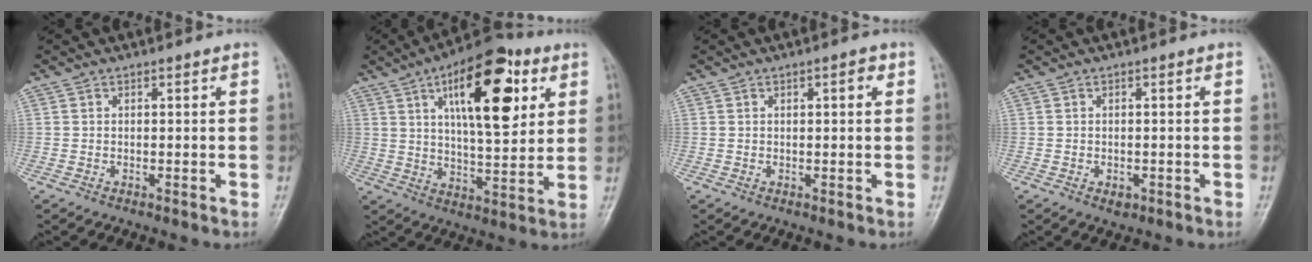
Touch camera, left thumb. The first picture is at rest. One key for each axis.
{"total": 19.3, "fx": 7.6, "fy": 8.0, "fz": 15.8, "tx": -0.207, "ty": -0.020, "tz": 0.113}
{"total": 1.7, "fx": 0.6, "fy": 0.6, "fz": 1.4, "tx": -0.016, "ty": 0.002, "tz": 0.007}
{"total": 1.5, "fx": -0.7, "fy": 1.1, "fz": 0.7, "tx": -0.002, "ty": 0.000, "tz": -0.007}